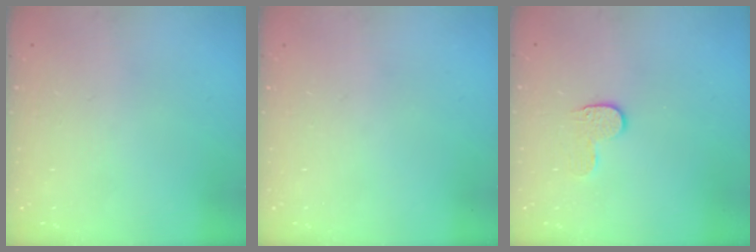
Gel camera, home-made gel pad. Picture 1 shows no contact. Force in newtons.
{"total": 0.0}
{"total": 5.8, "press": 5.8, "slide": 0.5}